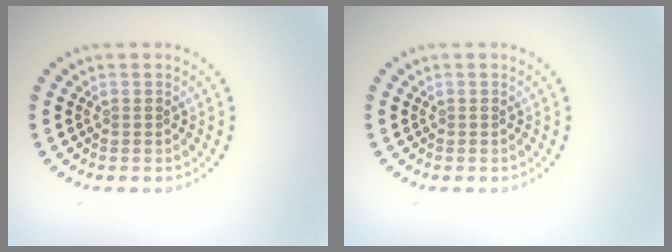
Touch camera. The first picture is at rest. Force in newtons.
{"total": 0.0}